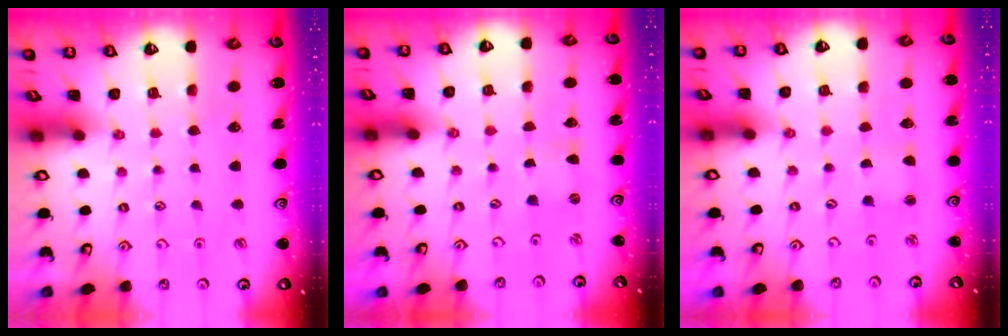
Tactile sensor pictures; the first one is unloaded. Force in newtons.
{"total": 0.0}
{"total": 1.0, "press": 1.0, "slide": 0.0}